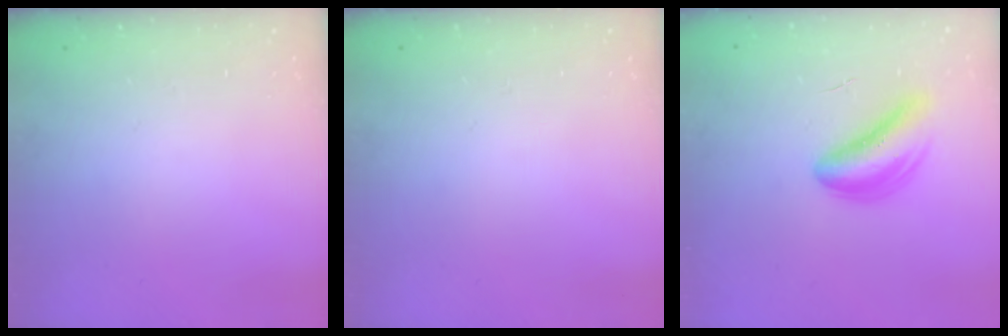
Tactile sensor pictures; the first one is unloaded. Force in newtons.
{"total": 0.0}
{"total": 5.3, "press": 4.7, "slide": 2.5}